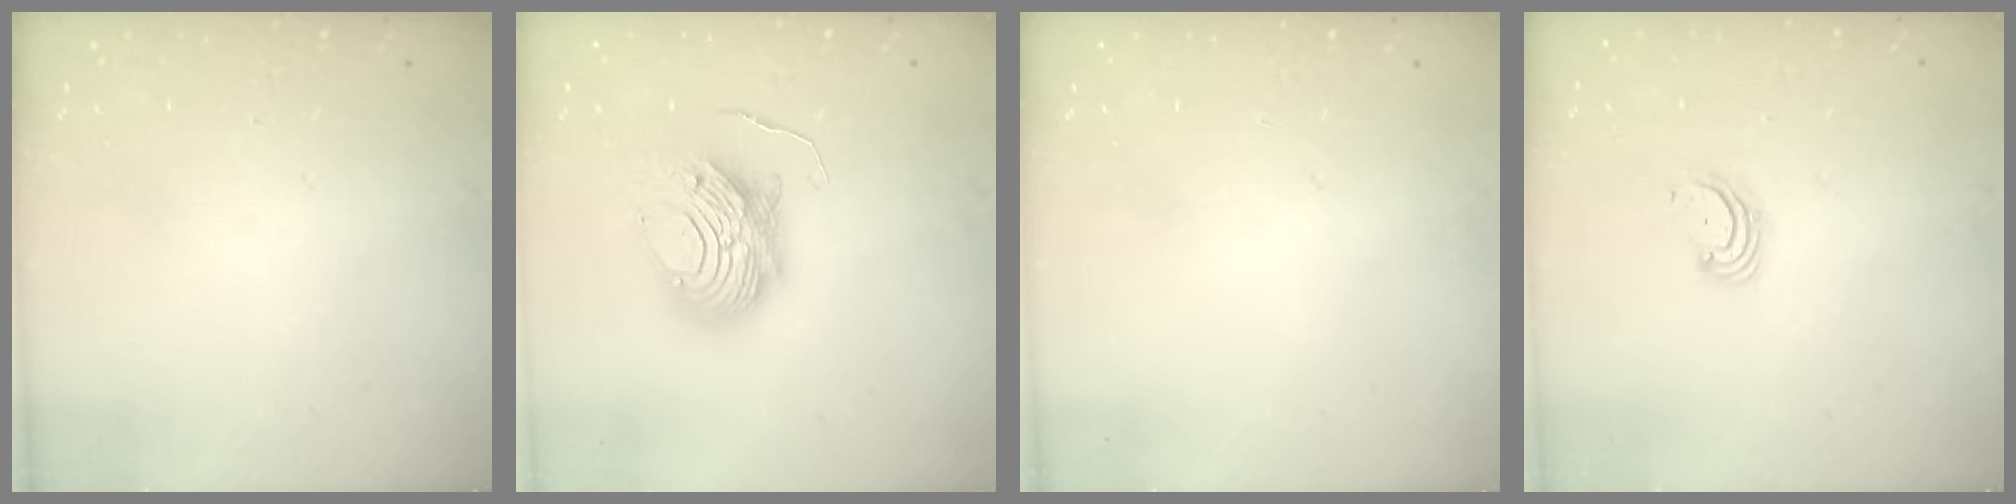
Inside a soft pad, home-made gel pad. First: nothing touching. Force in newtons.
{"total": 10.5, "press": 10.5, "slide": 1.0}
{"total": 0.0}
{"total": 2.6, "press": 2.6, "slide": 0.3}